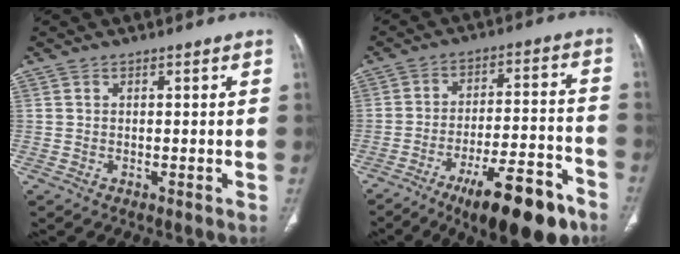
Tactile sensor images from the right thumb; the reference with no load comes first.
{"total": 18.1, "force": [-11.6, 5.2, 12.9], "torque": [-0.169, 0.069, -0.177]}